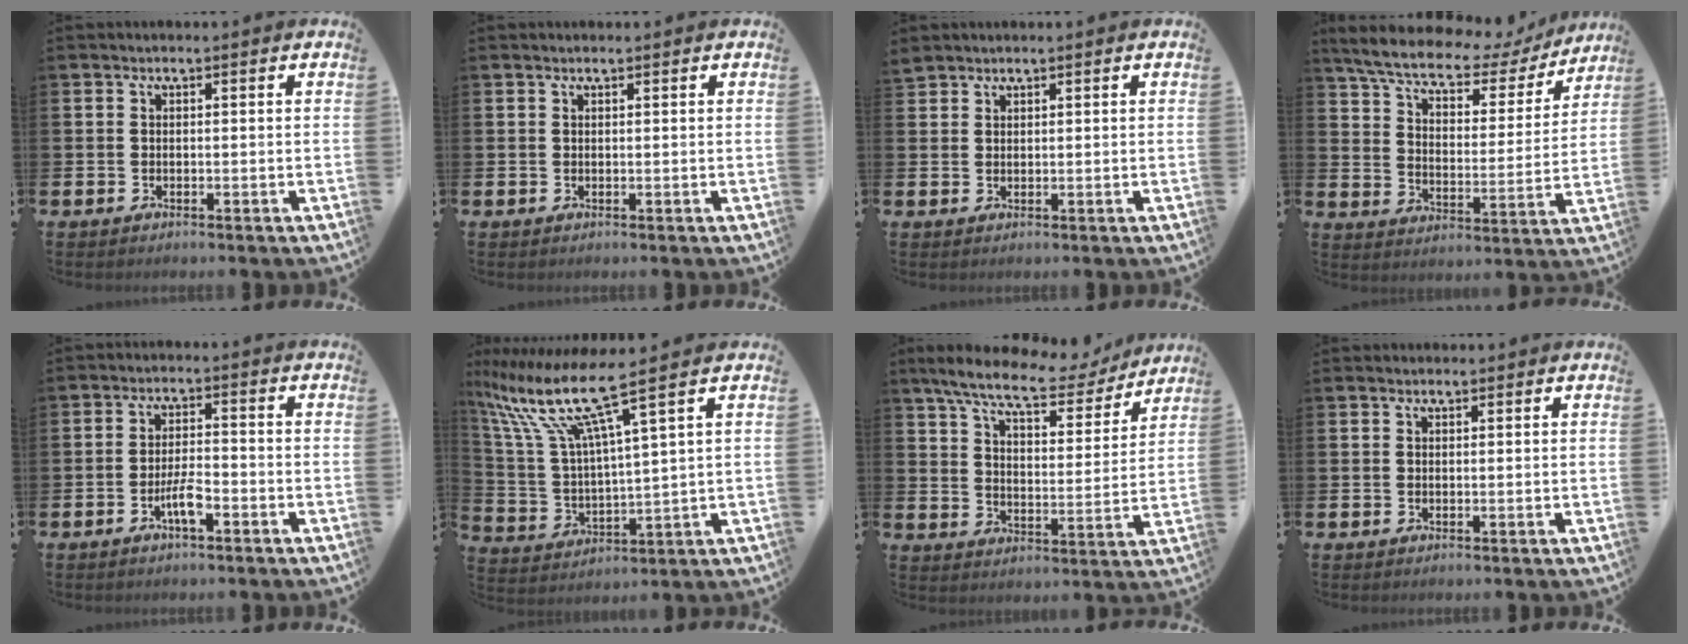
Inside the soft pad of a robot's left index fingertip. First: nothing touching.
{"total": 0.5, "force": [0.5, 0.0, 0.1], "torque": [0.004, -0.002, 0.008]}
{"total": 1.9, "force": [1.8, 0.5, -0.1], "torque": [0.010, -0.003, 0.033]}
{"total": 8.1, "force": [7.1, 2.4, 3.1], "torque": [-0.085, -0.048, 0.116]}
{"total": 3.7, "force": [-1.7, 0.9, 3.1], "torque": [-0.061, 0.004, -0.033]}
{"total": 11.1, "force": [8.2, 1.1, 7.3], "torque": [-0.182, -0.050, 0.132]}
{"total": 9.4, "force": [8.2, 2.0, 4.0], "torque": [-0.103, -0.045, 0.140]}
{"total": 0.9, "force": [0.9, 0.3, 0.1], "torque": [0.009, -0.002, 0.013]}